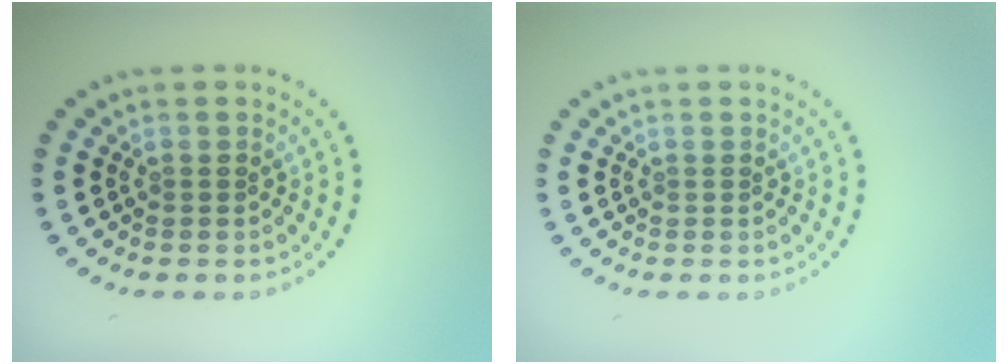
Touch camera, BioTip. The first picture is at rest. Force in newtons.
{"total": 0.0}